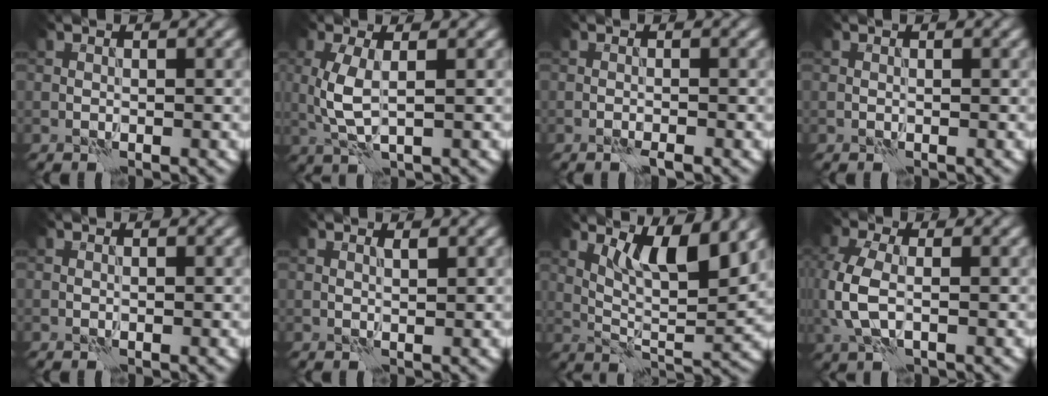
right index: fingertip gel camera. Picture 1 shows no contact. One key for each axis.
{"total": 3.2, "fx": 0.4, "fy": 1.1, "fz": 3.0, "tx": -0.074, "ty": 0.002, "tz": 0.010}
{"total": 1.1, "fx": -0.7, "fy": 0.1, "fz": 0.9, "tx": -0.015, "ty": 0.002, "tz": -0.016}
{"total": 0.0}
{"total": 0.0}
{"total": 0.7, "fx": 0.6, "fy": 0.0, "fz": 0.4, "tx": -0.007, "ty": 0.001, "tz": 0.010}
{"total": 6.4, "fx": 3.4, "fy": 1.7, "fz": 5.2, "tx": -0.091, "ty": -0.010, "tz": 0.064}
{"total": 4.6, "fx": 0.0, "fy": 2.7, "fz": 3.7, "tx": -0.102, "ty": 0.001, "tz": -0.001}